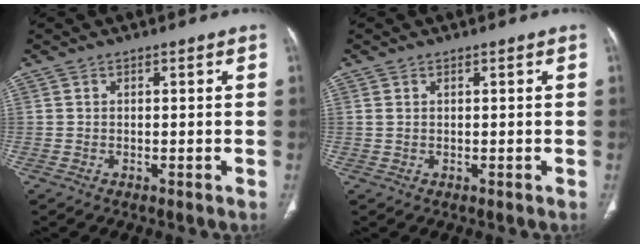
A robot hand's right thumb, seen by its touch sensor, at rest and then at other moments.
{"total": 0.8, "force": [0.3, 0.4, 0.6], "torque": [-0.019, 0.012, 0.012]}